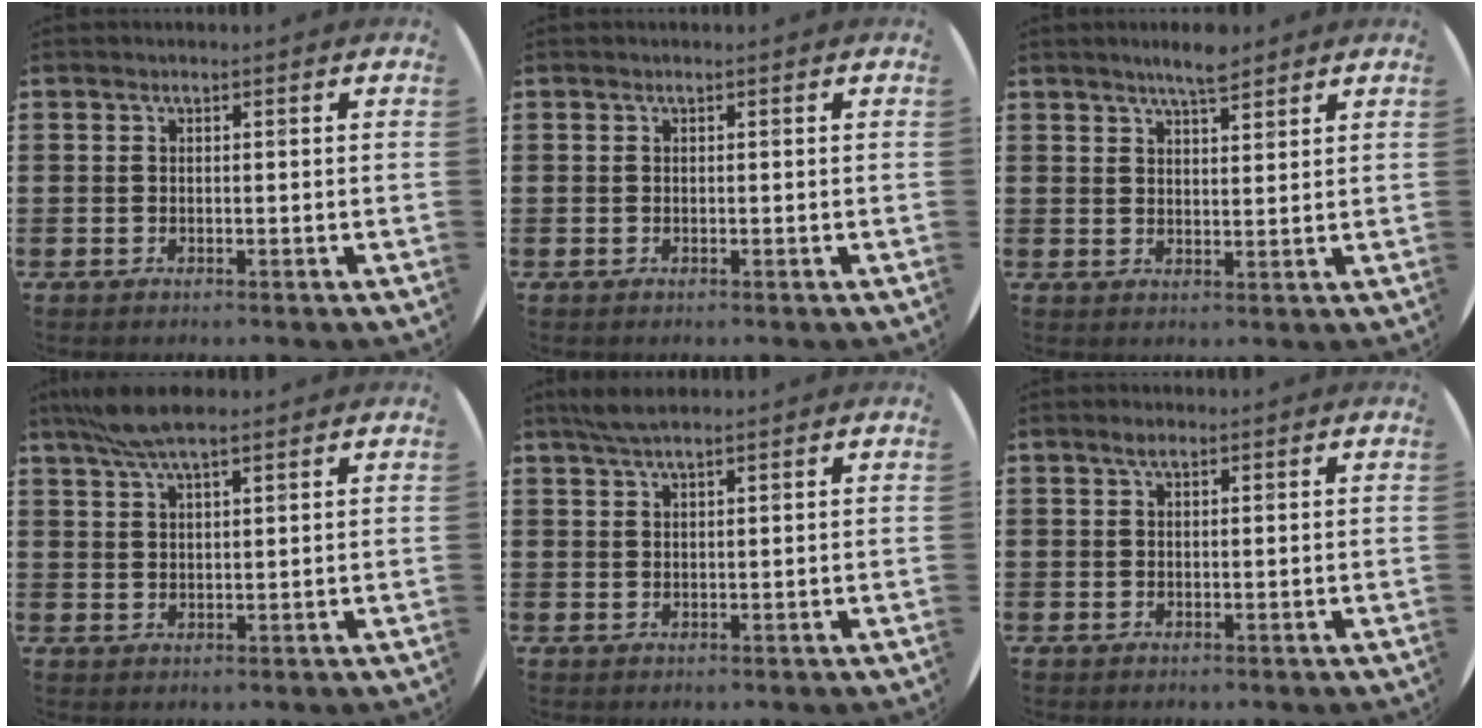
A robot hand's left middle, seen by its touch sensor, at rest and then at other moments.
{"total": 0.0}
{"total": 4.3, "force": [3.9, 0.5, 1.7], "torque": [-0.031, -0.010, 0.067]}
{"total": 5.5, "force": [4.4, 0.8, 3.1], "torque": [-0.070, 0.000, 0.079]}
{"total": 2.8, "force": [2.3, 0.4, 1.6], "torque": [-0.034, 0.005, 0.040]}
{"total": 1.3, "force": [0.9, 0.6, 0.8], "torque": [-0.009, 0.002, 0.013]}